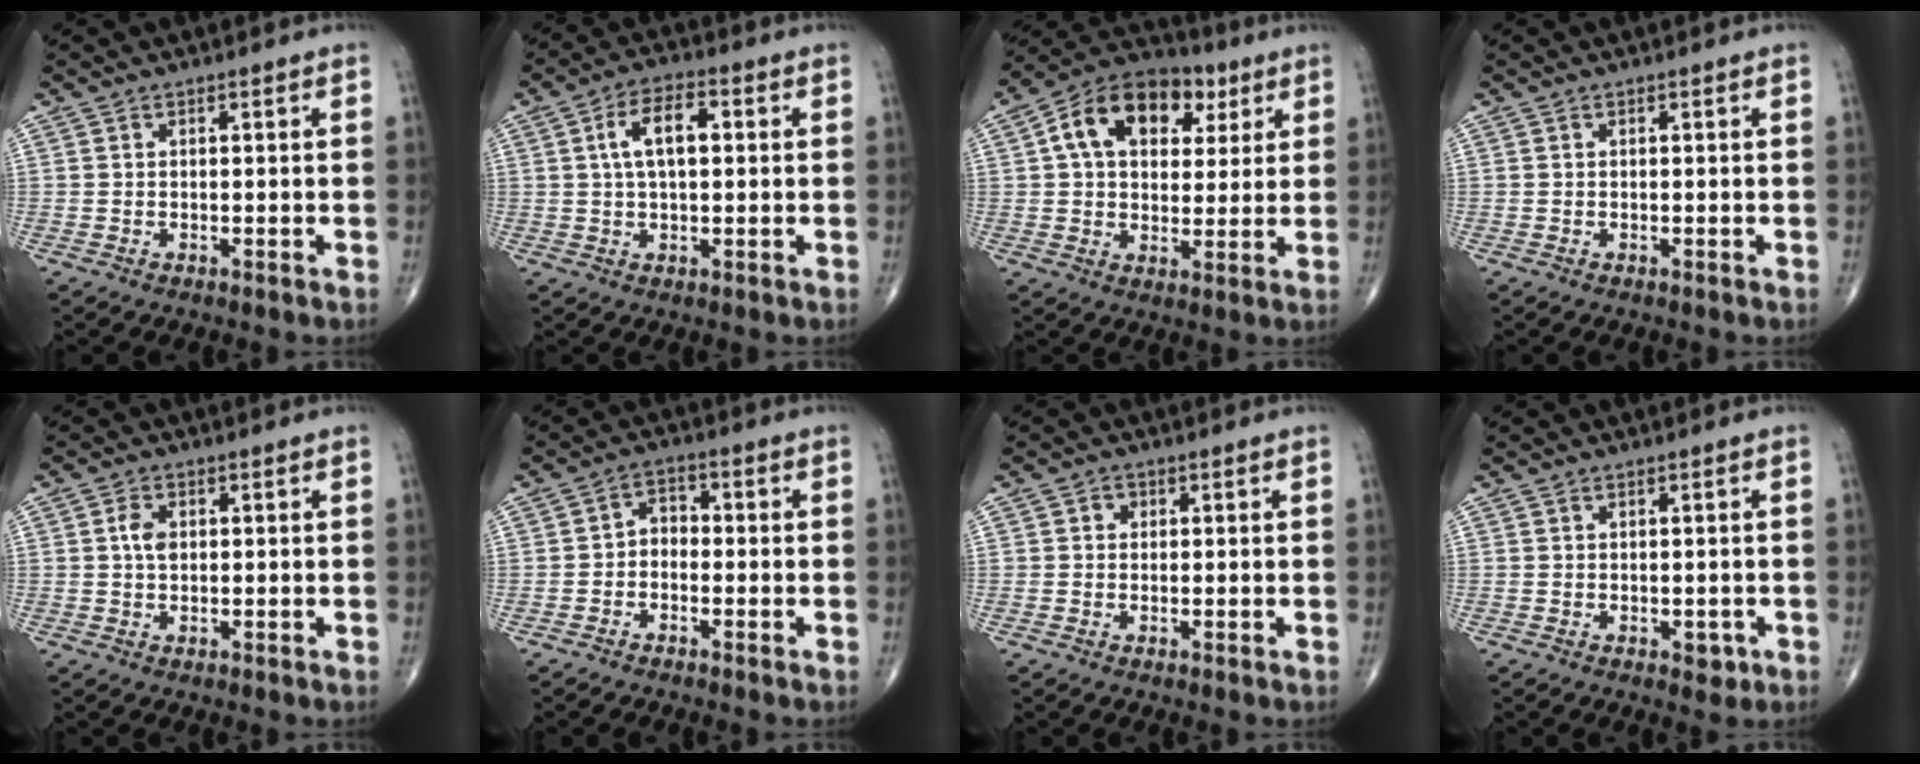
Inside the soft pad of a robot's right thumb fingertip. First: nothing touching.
{"total": 8.3, "force": [1.6, 4.1, 7.1], "torque": [-0.122, 0.015, 0.023]}
{"total": 16.9, "force": [5.6, 11.1, 11.4], "torque": [-0.156, 0.011, 0.084]}
{"total": 0.0}
{"total": 3.0, "force": [0.5, 2.0, 2.2], "torque": [-0.039, 0.002, 0.005]}
{"total": 3.6, "force": [-1.0, 2.6, 2.2], "torque": [-0.018, 0.023, -0.031]}
{"total": 1.5, "force": [0.3, 1.3, 0.5], "torque": [0.003, 0.003, 0.000]}
{"total": 2.1, "force": [-0.7, 1.4, 1.5], "torque": [-0.005, 0.000, -0.005]}